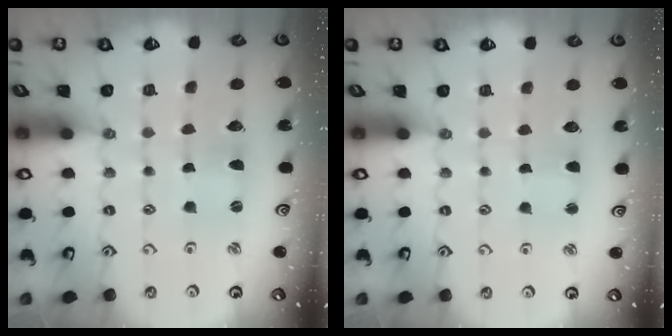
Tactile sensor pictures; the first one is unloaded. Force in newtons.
{"total": 2.0, "press": 2.0, "slide": 0.3}